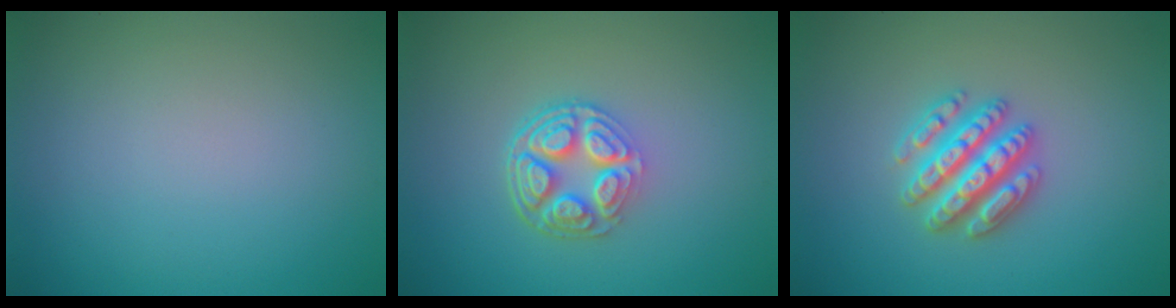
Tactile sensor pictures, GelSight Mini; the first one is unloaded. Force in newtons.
{"total": 5.0, "press": 3.7, "slide": 3.3}
{"total": 4.8, "press": 4.7, "slide": 0.8}